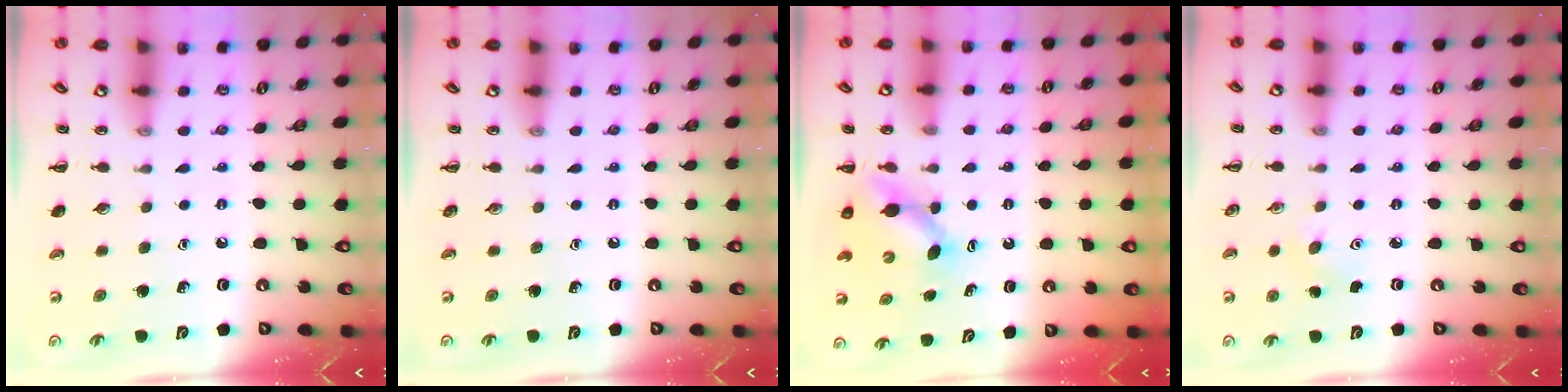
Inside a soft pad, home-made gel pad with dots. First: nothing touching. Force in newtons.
{"total": 0.0}
{"total": 5.2, "press": 5.2, "slide": 0.6}
{"total": 4.5, "press": 4.5, "slide": 0.7}